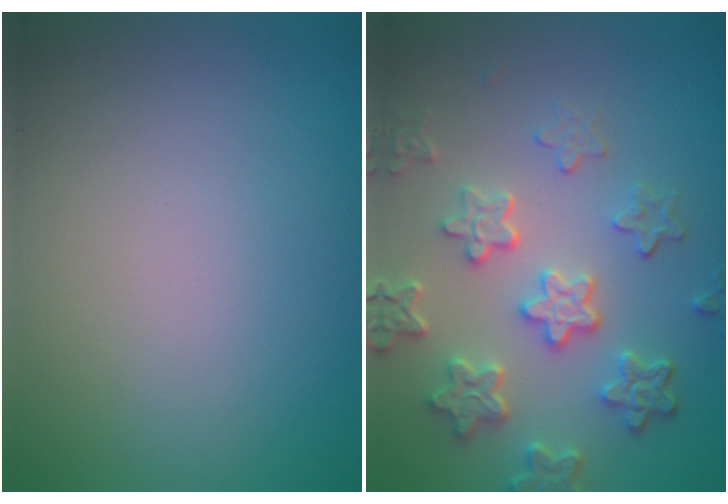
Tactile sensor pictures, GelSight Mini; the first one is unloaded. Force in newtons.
{"total": 5.5, "press": 4.3, "slide": 3.5}